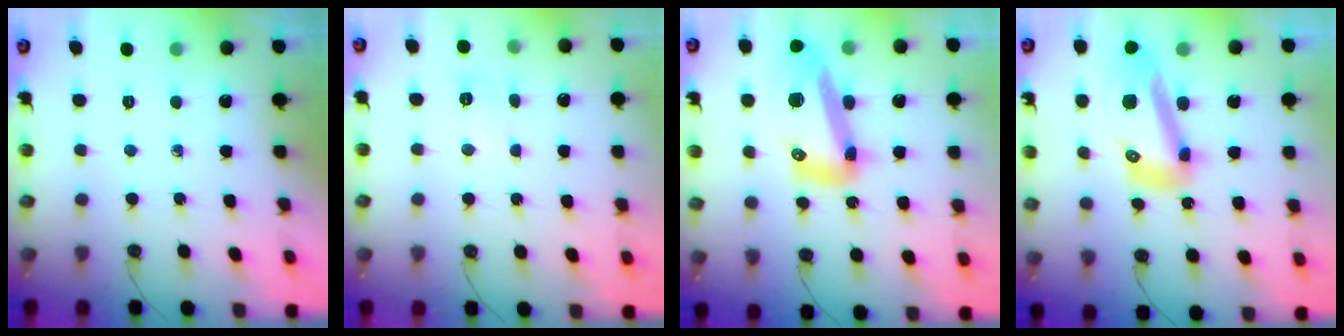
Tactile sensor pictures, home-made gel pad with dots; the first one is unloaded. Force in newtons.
{"total": 3.9, "press": 3.9, "slide": 0.5}
{"total": 21.7, "press": 19.6, "slide": 9.4}
{"total": 14.5, "press": 14.4, "slide": 1.8}